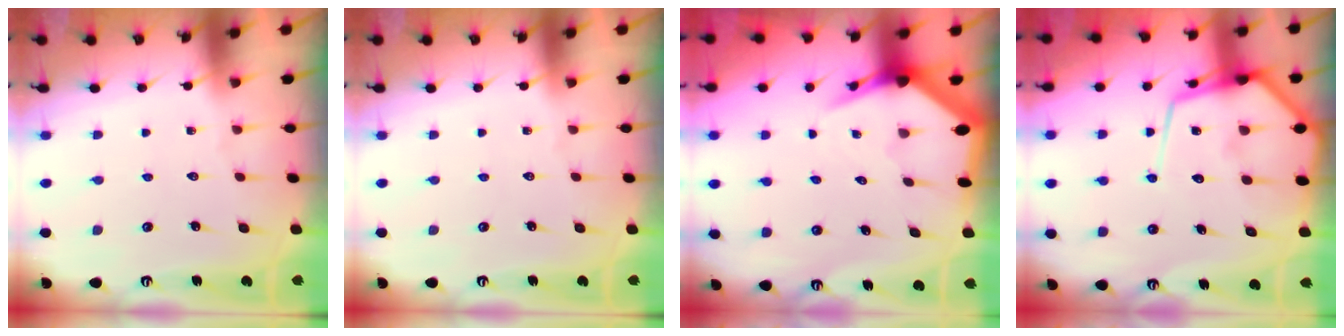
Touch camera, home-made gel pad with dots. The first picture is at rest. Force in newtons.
{"total": 0.0}
{"total": 5.5, "press": 5.4, "slide": 0.5}
{"total": 15.1, "press": 15.0, "slide": 1.5}